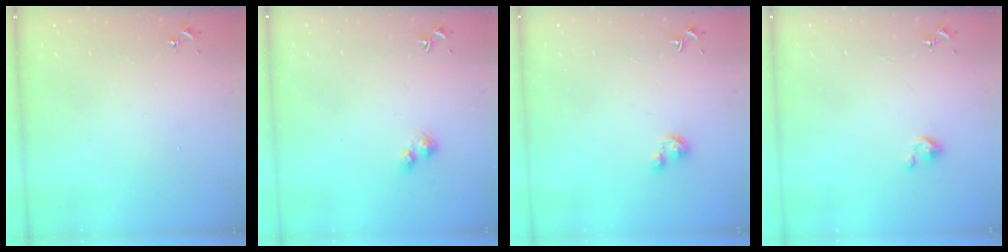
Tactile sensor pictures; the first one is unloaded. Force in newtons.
{"total": 3.9, "press": 3.9, "slide": 0.6}
{"total": 3.0, "press": 2.9, "slide": 0.3}
{"total": 2.4, "press": 2.4, "slide": 0.2}